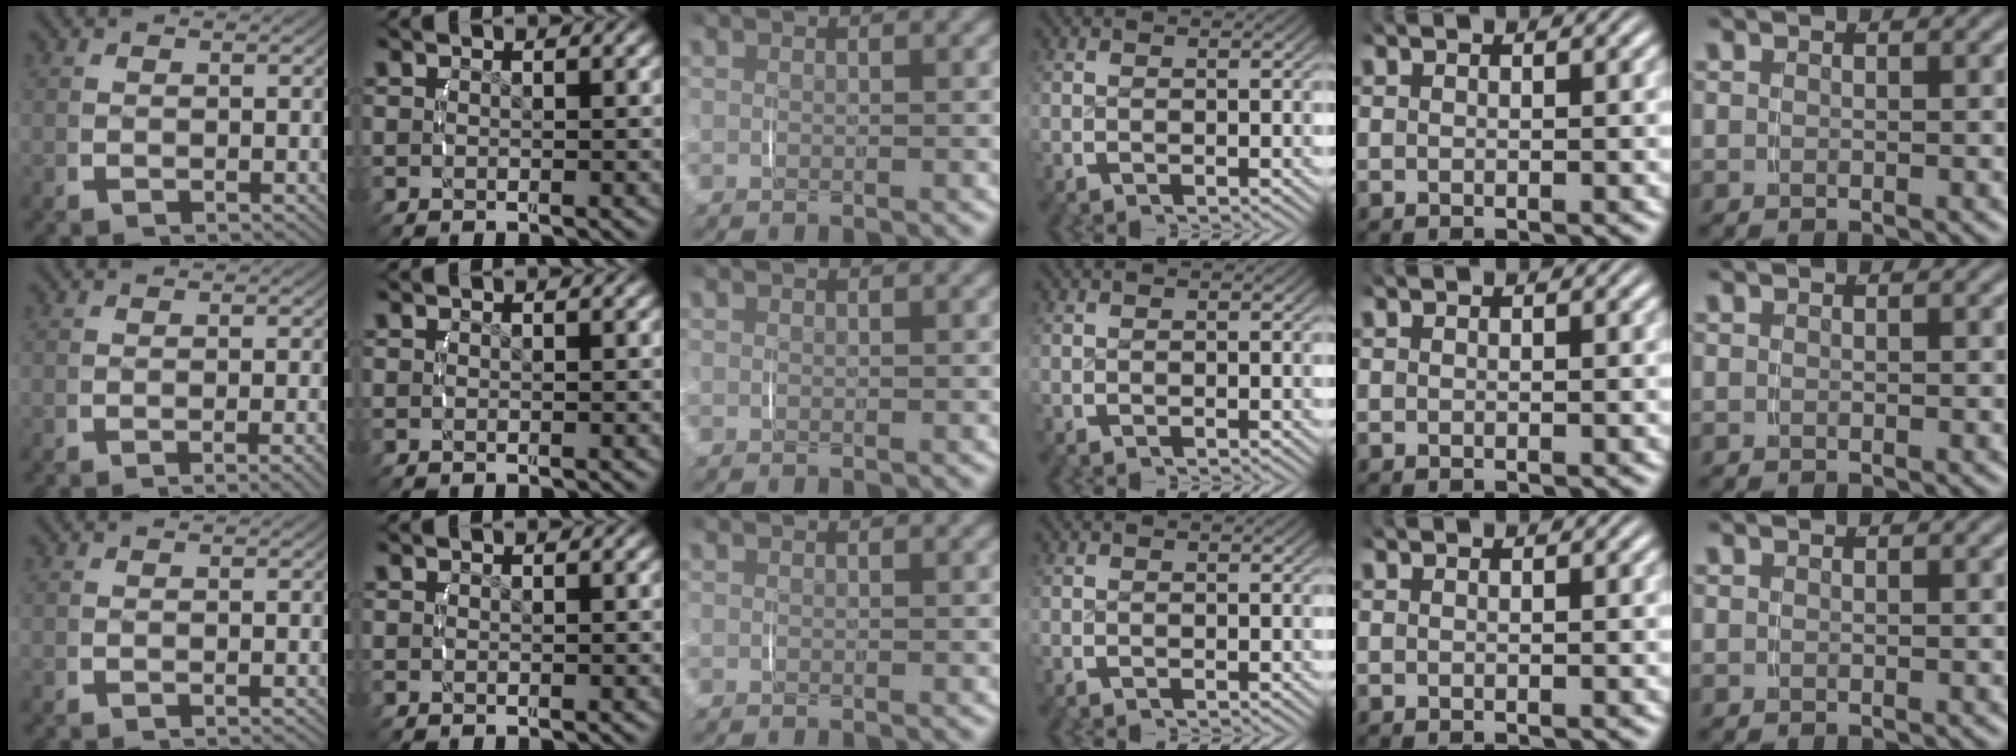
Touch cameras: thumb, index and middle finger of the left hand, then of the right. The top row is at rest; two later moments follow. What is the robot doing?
{"motion": "lift_and_place", "object": "measuring cup"}